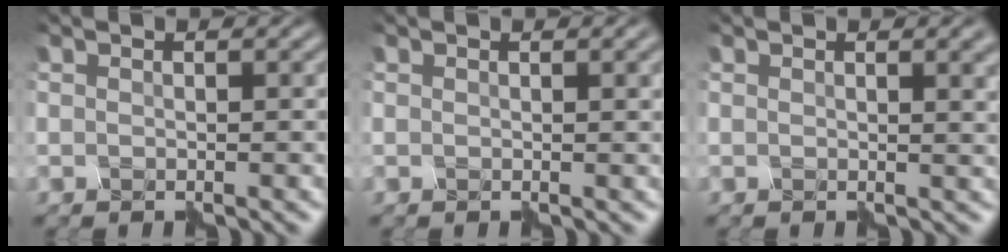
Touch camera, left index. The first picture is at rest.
{"total": 1.9, "force": [0.7, 0.8, 1.5], "torque": [-0.010, 0.009, 0.000]}
{"total": 2.7, "force": [1.1, 0.9, 2.3], "torque": [-0.018, 0.013, 0.007]}